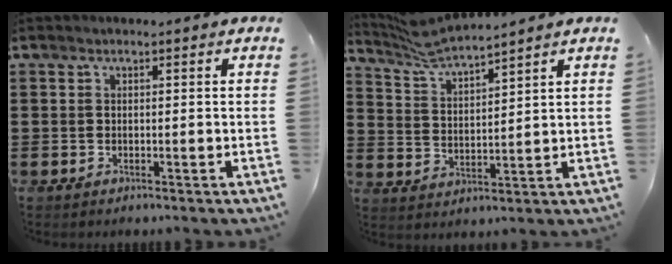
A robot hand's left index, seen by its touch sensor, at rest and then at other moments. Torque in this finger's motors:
{"motor_torque": [0.45, -0.44, 0.05, 0.09]}